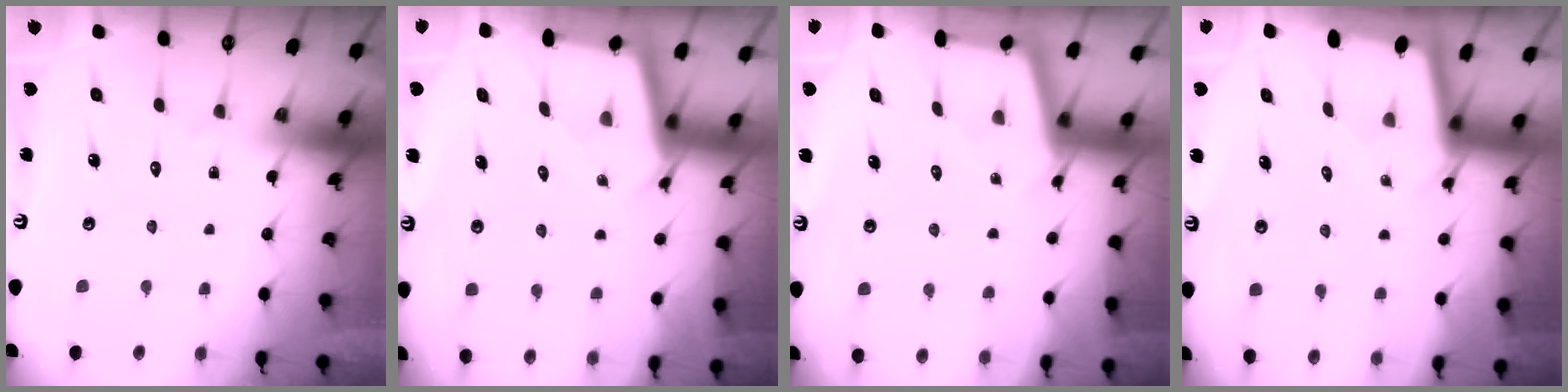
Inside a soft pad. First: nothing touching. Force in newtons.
{"total": 2.5, "press": 2.5, "slide": 0.1}
{"total": 2.9, "press": 2.9, "slide": 0.4}
{"total": 2.1, "press": 2.1, "slide": 0.2}